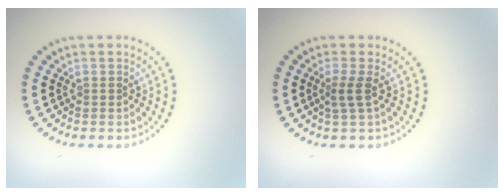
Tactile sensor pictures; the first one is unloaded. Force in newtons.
{"total": 1.7, "press": 1.1, "slide": 1.3}